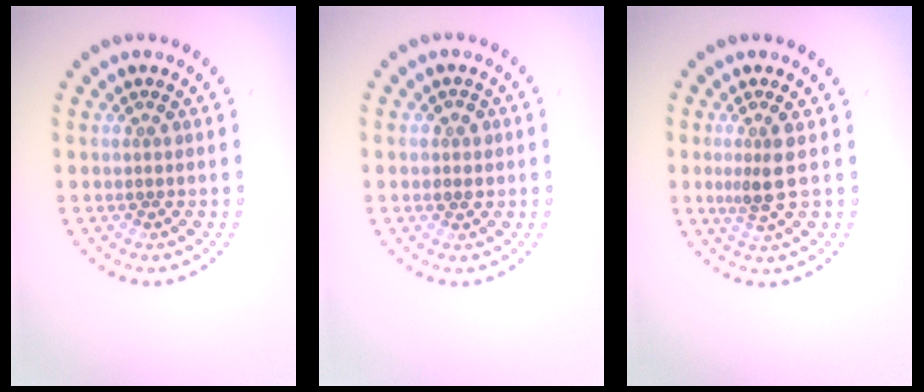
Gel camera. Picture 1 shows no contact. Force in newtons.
{"total": 1.5, "press": 1.4, "slide": 0.4}
{"total": 2.3, "press": 1.8, "slide": 1.5}